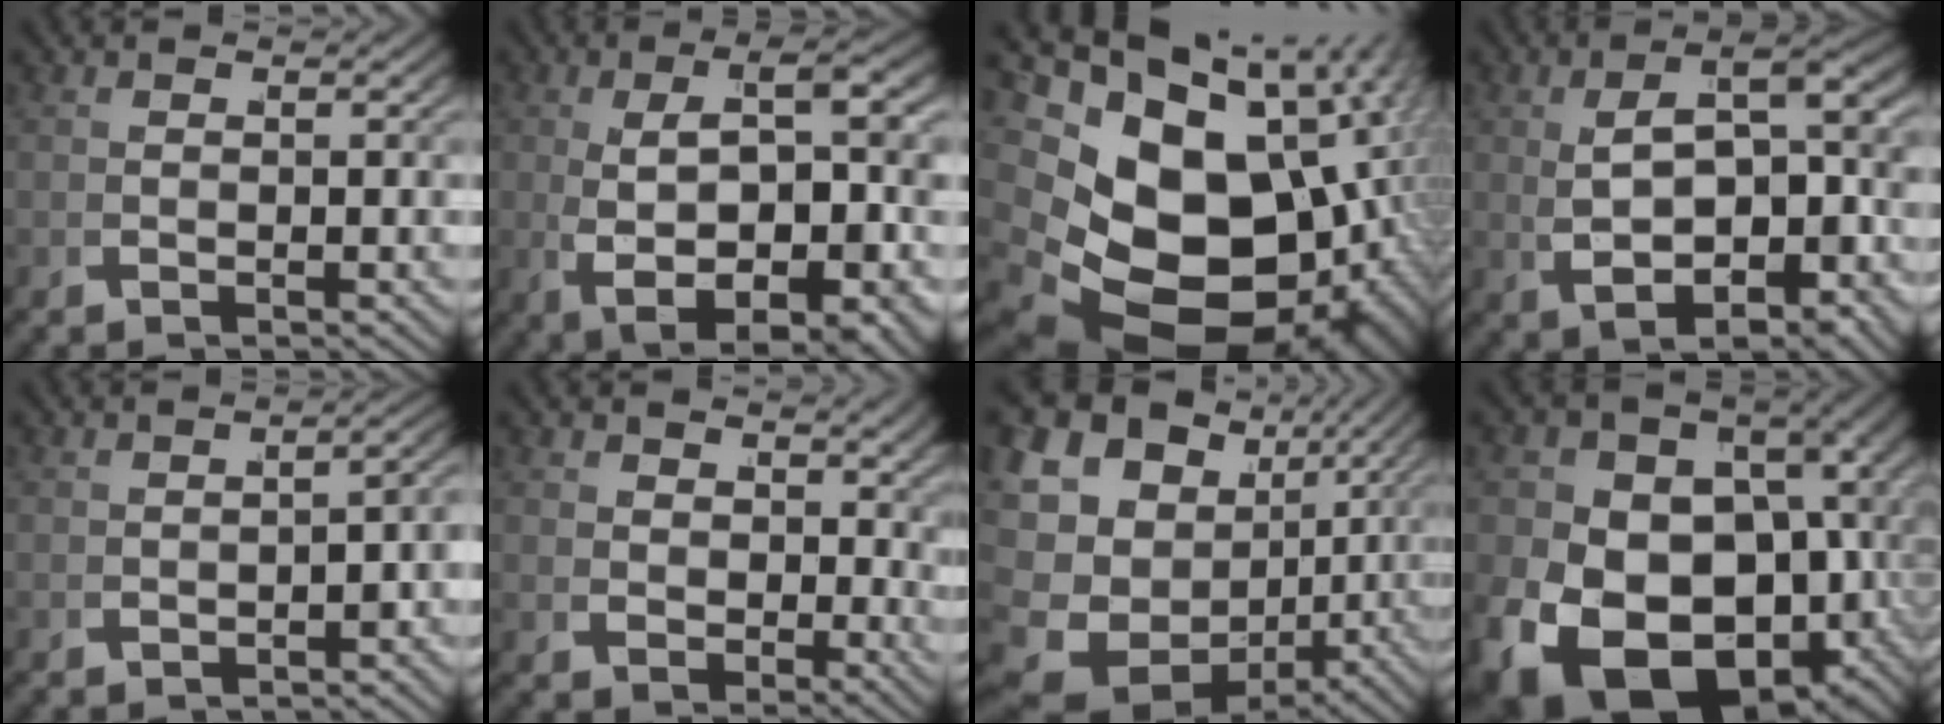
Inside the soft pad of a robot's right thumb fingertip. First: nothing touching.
{"total": 13.0, "force": [-1.7, 7.2, 10.7], "torque": [-0.220, -0.047, 0.011]}
{"total": 22.7, "force": [-3.0, 15.2, 16.5], "torque": [-0.305, -0.079, -0.011]}
{"total": 10.0, "force": [-0.3, 5.2, 8.5], "torque": [-0.135, -0.012, 0.018]}
{"total": 2.5, "force": [-1.1, 1.2, 1.9], "torque": [-0.025, -0.006, -0.010]}
{"total": 4.3, "force": [2.7, 2.5, 2.3], "torque": [-0.025, -0.018, 0.056]}
{"total": 15.2, "force": [-1.7, 11.9, 9.4], "torque": [-0.195, -0.048, -0.009]}
{"total": 24.0, "force": [-4.2, 16.9, 16.5], "torque": [-0.296, -0.090, -0.033]}